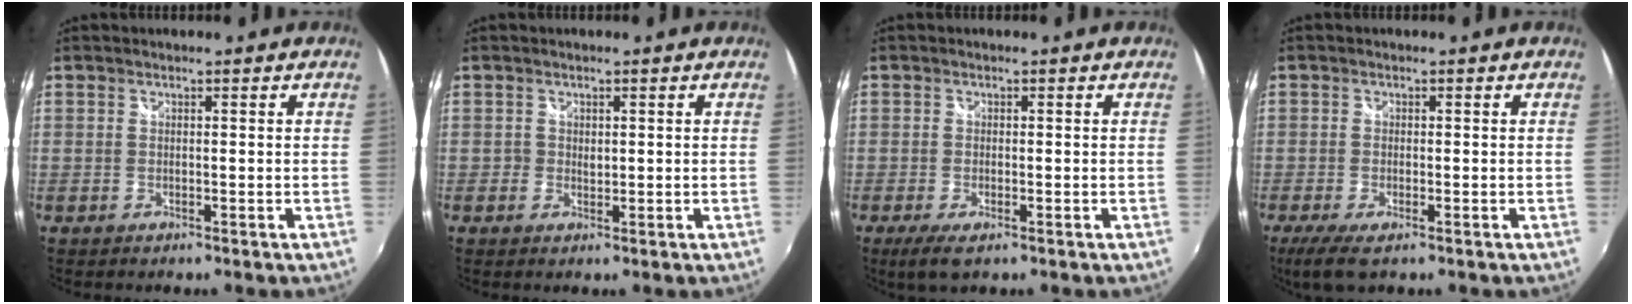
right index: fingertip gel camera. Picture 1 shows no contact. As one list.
[{"total": 1.2, "force": [0.1, 1.1, 0.5], "torque": [-0.008, -0.001, 0.000]}, {"total": 3.7, "force": [-1.9, 1.3, 2.9], "torque": [-0.063, -0.010, -0.031]}, {"total": 4.8, "force": [-2.6, 1.5, 3.8], "torque": [-0.082, -0.015, -0.044]}]